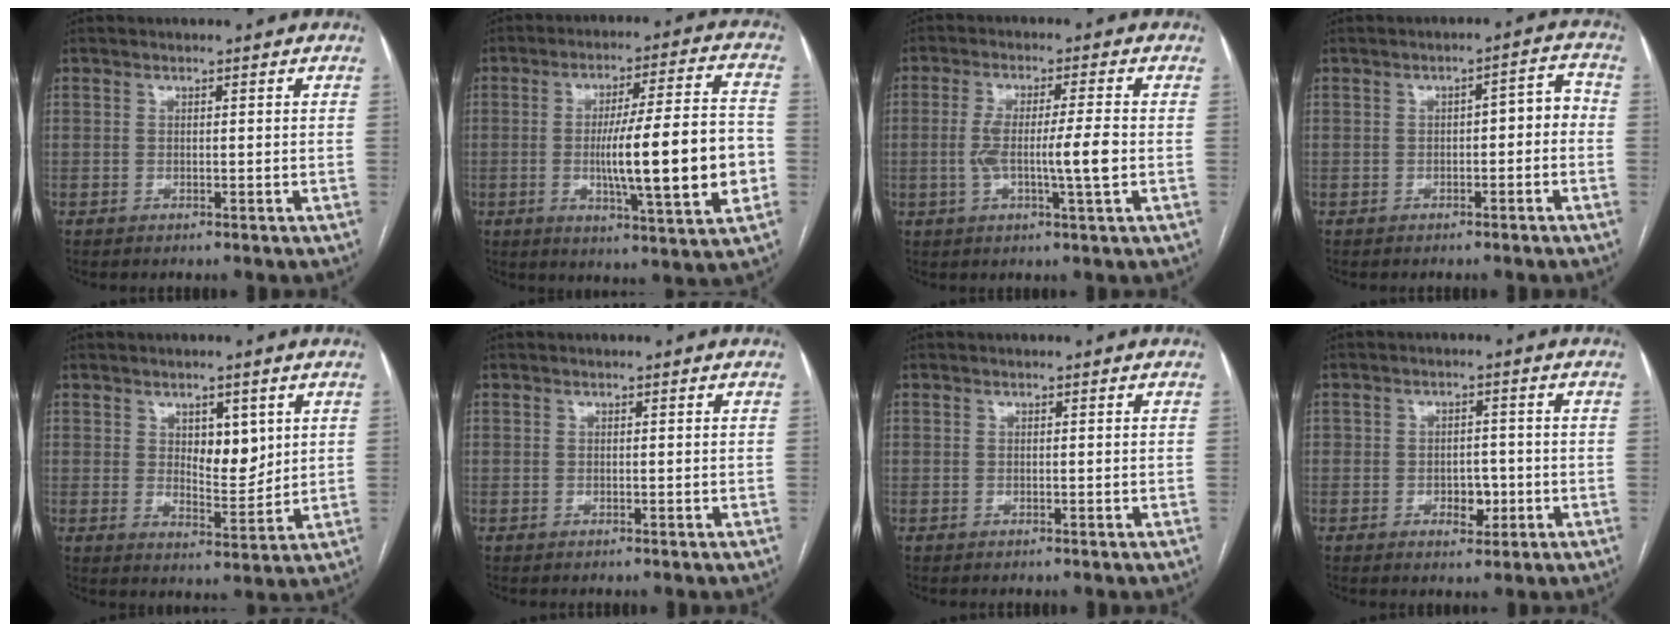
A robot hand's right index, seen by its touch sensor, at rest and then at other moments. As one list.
[{"total": 18.5, "force": [-2.7, 1.7, 18.2], "torque": [-0.273, 0.007, -0.036]}, {"total": 7.9, "force": [-1.1, 0.1, 7.9], "torque": [-0.145, 0.001, -0.019]}, {"total": 4.2, "force": [-0.9, 1.7, 3.8], "torque": [-0.046, 0.028, -0.013]}, {"total": 5.8, "force": [2.1, 2.7, 4.7], "torque": [-0.072, -0.005, 0.039]}, {"total": 0.0}, {"total": 0.0}, {"total": 3.9, "force": [-1.1, 2.5, 2.7], "torque": [-0.034, 0.006, -0.011]}]